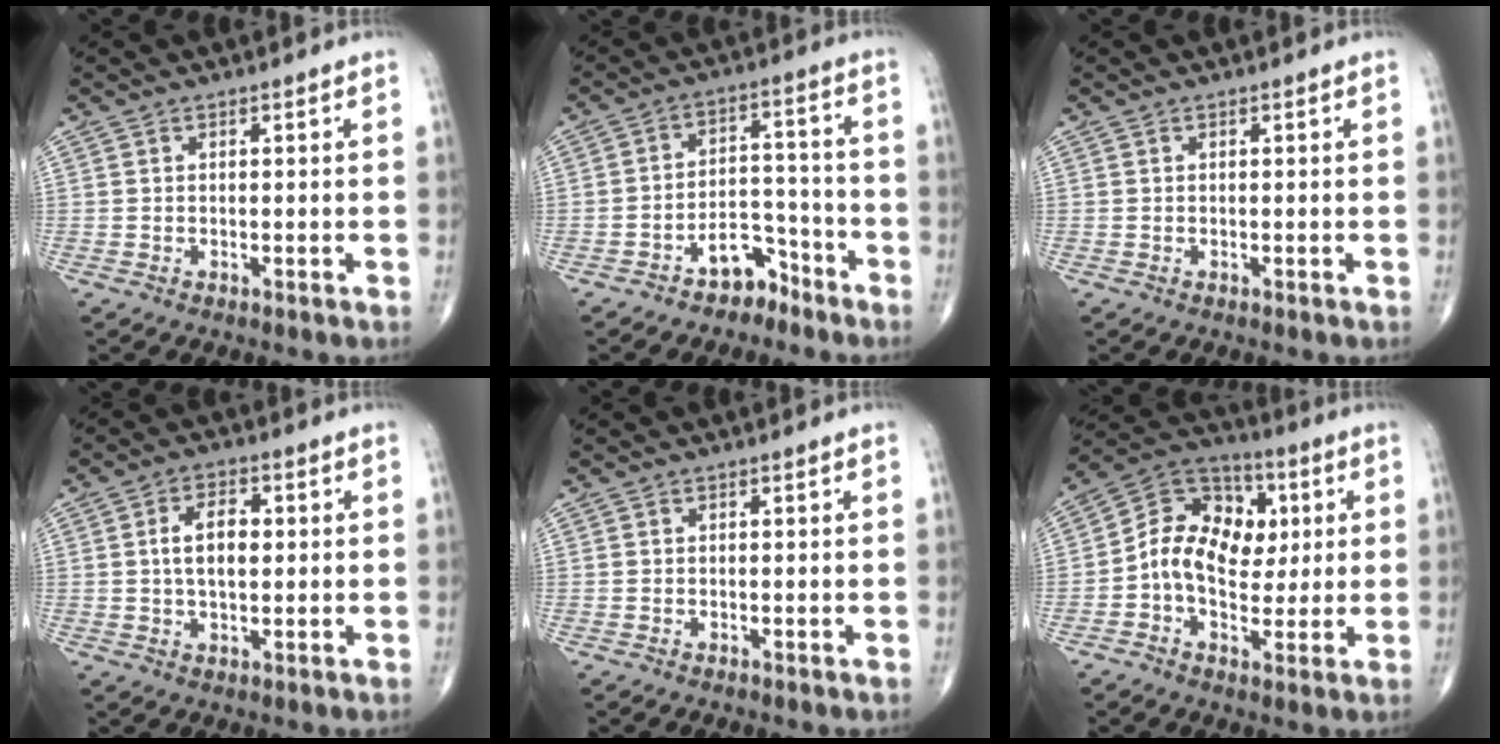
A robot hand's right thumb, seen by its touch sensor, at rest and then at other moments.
{"total": 7.0, "force": [-5.0, 4.1, 2.8], "torque": [-0.016, 0.065, -0.084]}
{"total": 0.0}
{"total": 6.5, "force": [0.7, 3.6, 5.3], "torque": [-0.085, 0.009, 0.008]}
{"total": 0.0}
{"total": 14.3, "force": [0.7, 10.5, 9.7], "torque": [-0.122, 0.023, 0.003]}